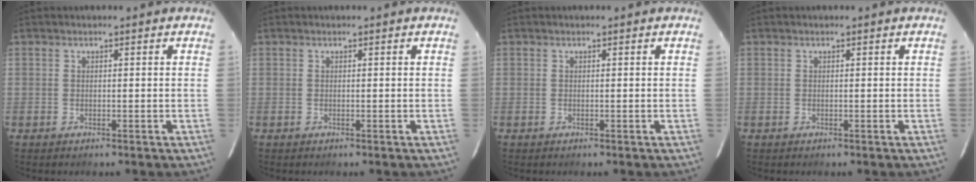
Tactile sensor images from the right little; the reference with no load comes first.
{"total": 0.0}
{"total": 0.0}
{"total": 0.0}